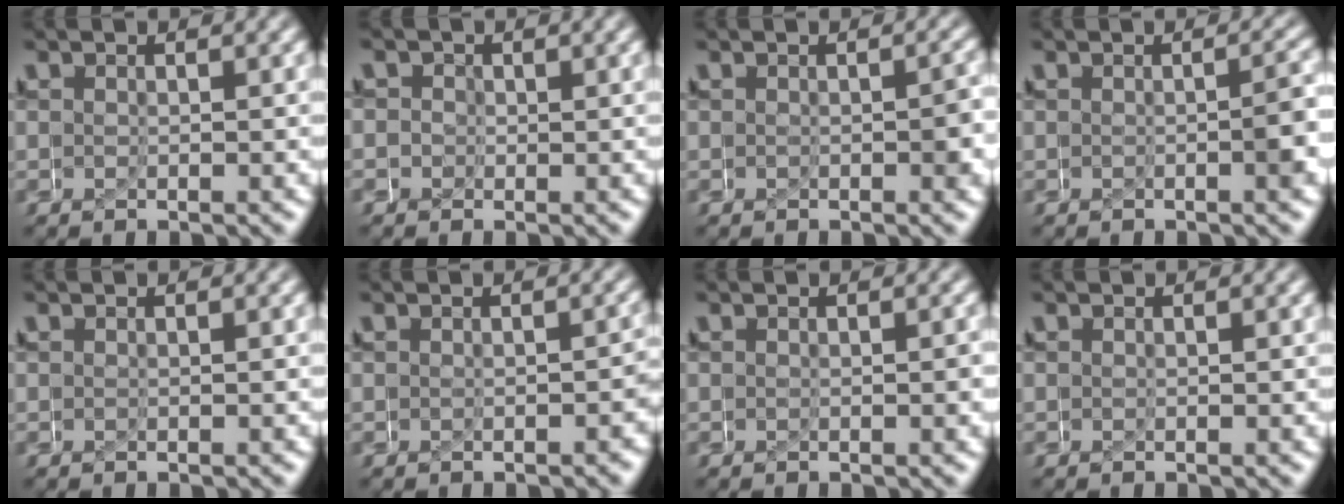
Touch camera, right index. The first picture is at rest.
{"total": 2.6, "force": [-0.9, 2.4, 0.6], "torque": [-0.032, -0.010, -0.021]}
{"total": 1.1, "force": [-0.3, 0.4, 0.9], "torque": [-0.012, -0.002, -0.005]}
{"total": 1.4, "force": [-0.5, 0.2, 1.3], "torque": [-0.016, 0.003, -0.009]}
{"total": 0.0}
{"total": 0.6, "force": [-0.5, 0.2, 0.3], "torque": [-0.001, 0.000, -0.007]}
{"total": 0.0}
{"total": 0.0}